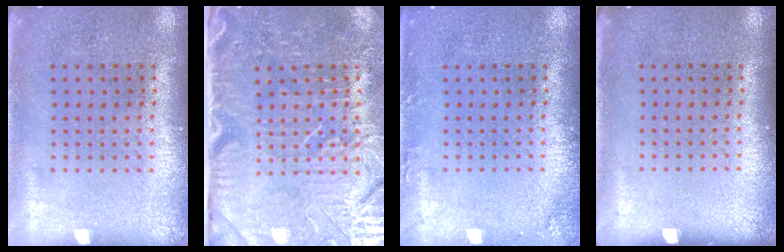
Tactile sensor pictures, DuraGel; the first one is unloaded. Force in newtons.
{"total": 5.1, "press": 4.5, "slide": 2.5}
{"total": 1.1, "press": 1.1, "slide": 0.1}
{"total": 0.0}